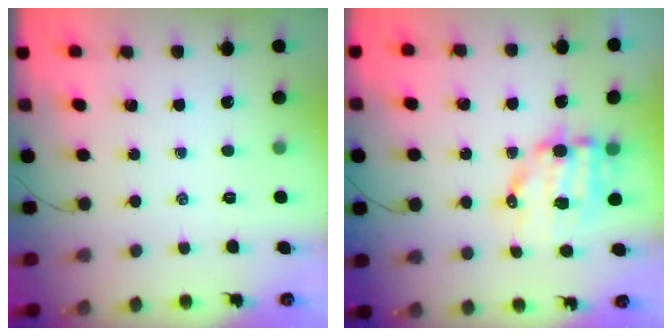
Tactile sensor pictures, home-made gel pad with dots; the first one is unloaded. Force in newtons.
{"total": 10.1, "press": 9.9, "slide": 2.2}